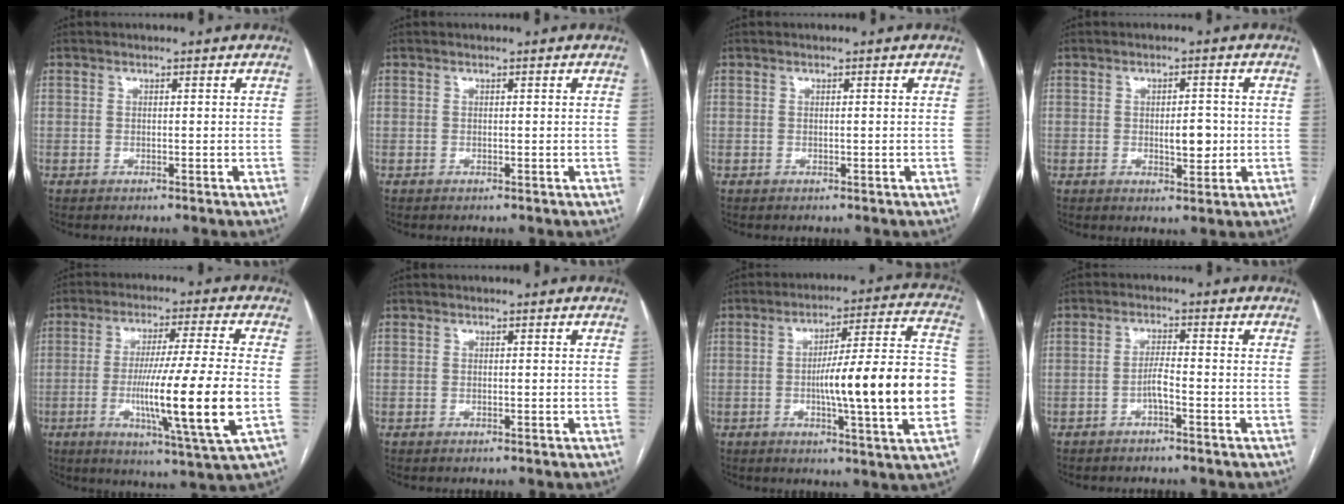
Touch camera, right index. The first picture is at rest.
{"total": 0.0}
{"total": 0.0}
{"total": 4.1, "force": [-0.4, 1.6, 3.8], "torque": [-0.054, -0.001, -0.001]}
{"total": 16.2, "force": [-3.4, -1.2, 15.8], "torque": [-0.281, -0.027, -0.062]}
{"total": 0.0}
{"total": 19.8, "force": [-3.0, 1.0, 19.5], "torque": [-0.243, 0.020, -0.043]}
{"total": 2.0, "force": [-1.1, 0.1, 1.7], "torque": [-0.030, 0.002, -0.022]}